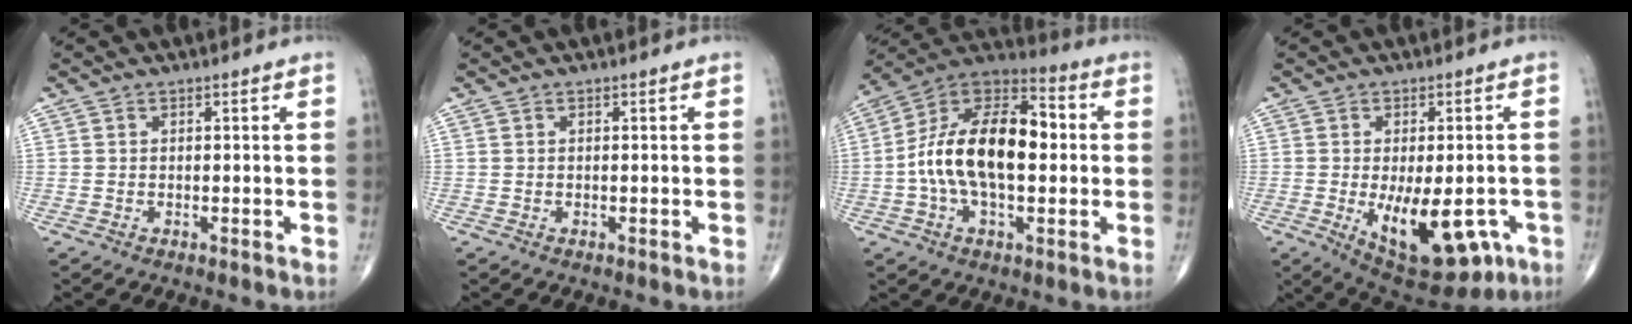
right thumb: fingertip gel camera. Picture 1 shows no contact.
{"total": 0.0}
{"total": 19.9, "force": [0.0, 10.6, 16.9], "torque": [-0.290, 0.037, -0.008]}
{"total": 16.1, "force": [-5.0, 7.7, 13.3], "torque": [-0.182, -0.005, -0.050]}